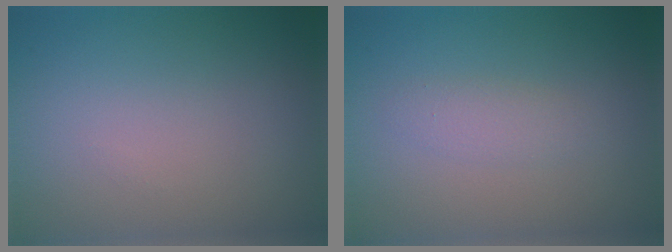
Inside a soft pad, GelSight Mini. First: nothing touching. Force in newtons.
{"total": 1.4, "press": 1.4, "slide": 0.0}